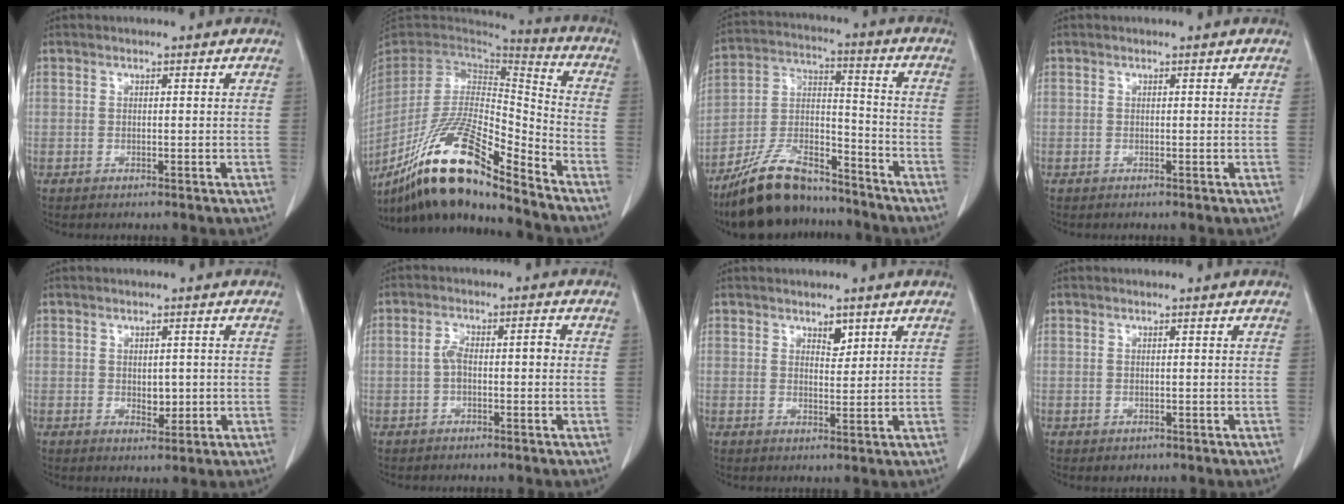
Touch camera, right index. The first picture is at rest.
{"total": 20.0, "force": [-14.5, 2.4, 13.5], "torque": [-0.277, -0.017, -0.267]}
{"total": 15.2, "force": [-12.9, 4.4, 6.7], "torque": [-0.134, 0.014, -0.231]}
{"total": 0.0}
{"total": 2.8, "force": [-0.2, 1.7, 2.3], "torque": [-0.030, -0.002, 0.004]}
{"total": 4.1, "force": [-0.4, 1.6, 3.8], "torque": [-0.071, 0.022, -0.008]}
{"total": 2.2, "force": [1.5, 1.0, 1.3], "torque": [-0.019, -0.005, 0.026]}
{"total": 0.8, "force": [-0.3, 0.6, 0.3], "torque": [-0.003, 0.002, 0.001]}